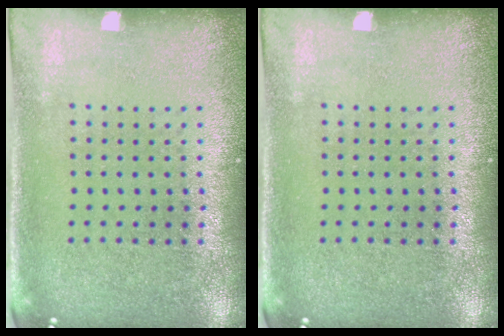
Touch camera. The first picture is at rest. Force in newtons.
{"total": 0.0}